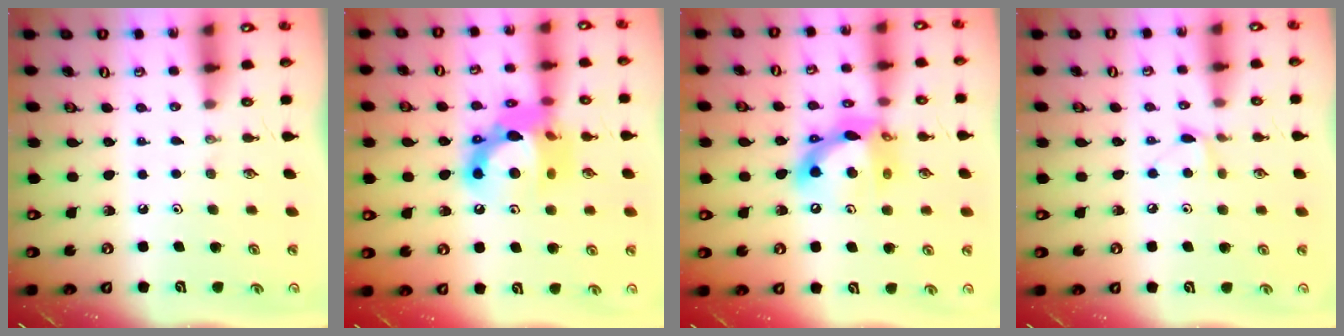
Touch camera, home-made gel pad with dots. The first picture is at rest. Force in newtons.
{"total": 16.3, "press": 16.3, "slide": 1.2}
{"total": 12.7, "press": 12.6, "slide": 1.5}
{"total": 5.2, "press": 5.1, "slide": 0.8}